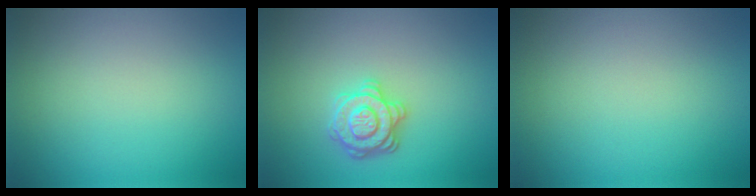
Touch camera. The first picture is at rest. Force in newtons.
{"total": 3.1, "press": 3.0, "slide": 0.9}
{"total": 0.0}